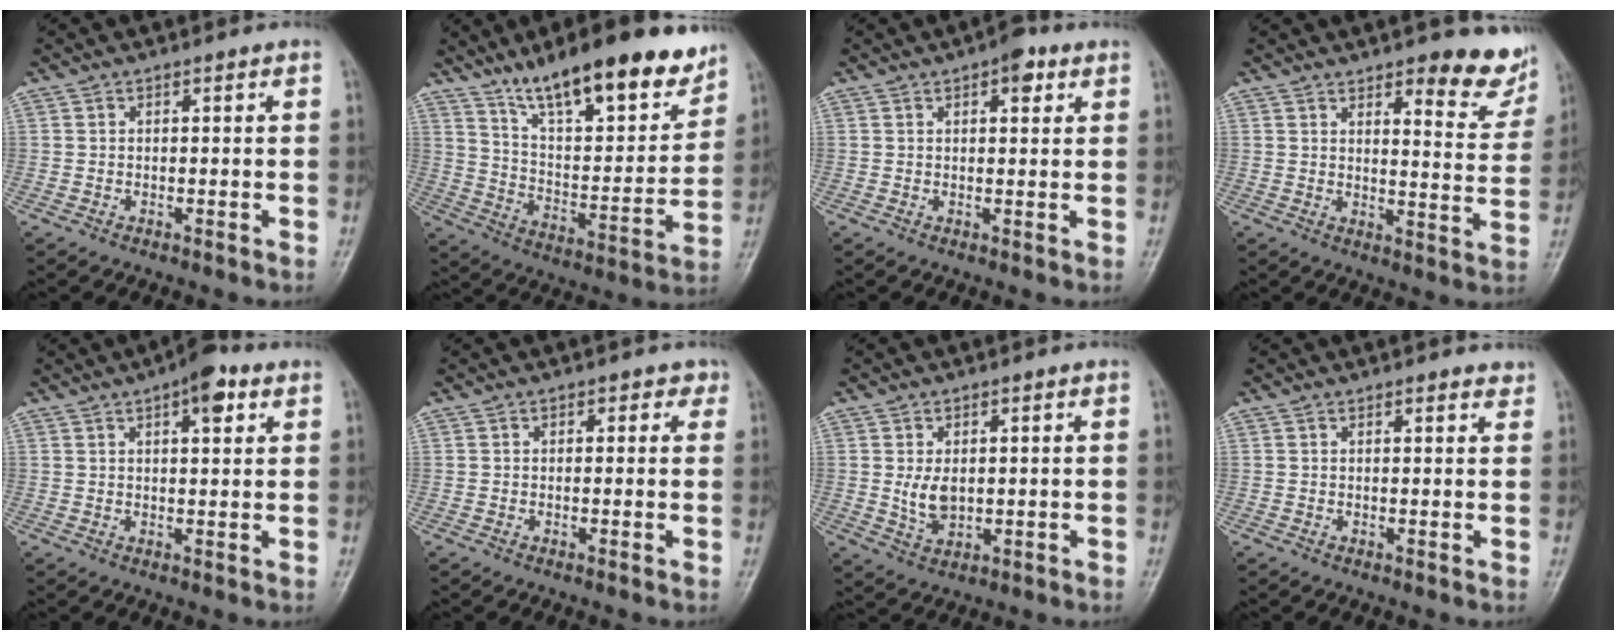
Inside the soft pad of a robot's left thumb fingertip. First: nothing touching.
{"total": 22.0, "force": [15.4, 6.6, 14.1], "torque": [-0.179, -0.067, 0.254]}
{"total": 4.2, "force": [2.1, 1.9, 3.1], "torque": [-0.027, -0.002, 0.023]}
{"total": 10.6, "force": [7.7, 3.4, 6.5], "torque": [-0.045, -0.054, 0.096]}
{"total": 6.6, "force": [3.3, 2.5, 5.1], "torque": [-0.056, -0.004, 0.040]}
{"total": 2.9, "force": [1.2, 1.9, 1.8], "torque": [-0.002, 0.001, 0.010]}
{"total": 4.6, "force": [0.5, 3.0, 3.5], "torque": [-0.054, -0.011, 0.016]}
{"total": 2.1, "force": [1.6, 0.7, 1.2], "torque": [-0.005, -0.004, 0.017]}